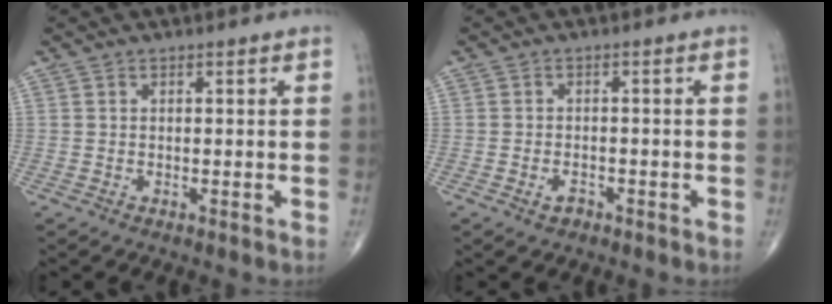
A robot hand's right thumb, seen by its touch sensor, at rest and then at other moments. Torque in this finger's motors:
{"motor_torque": [-0.20, 0.03, -0.28, -0.28, 0.07]}